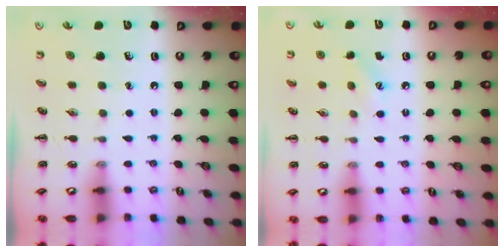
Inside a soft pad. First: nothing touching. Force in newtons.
{"total": 6.3, "press": 6.1, "slide": 1.7}